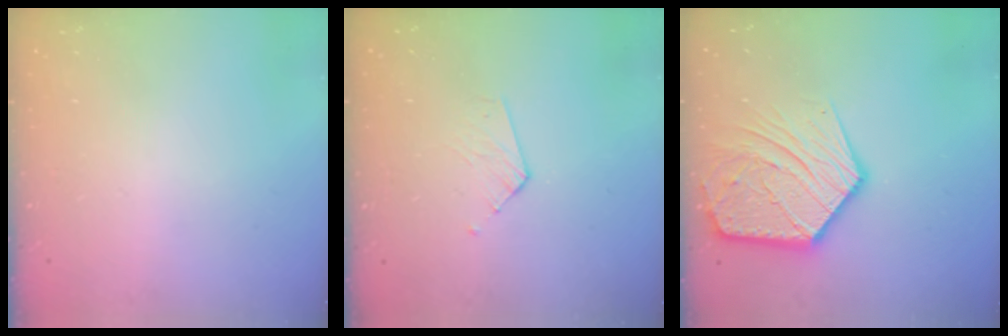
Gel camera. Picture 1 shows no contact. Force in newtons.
{"total": 3.3, "press": 3.3, "slide": 0.3}
{"total": 17.2, "press": 17.2, "slide": 1.4}